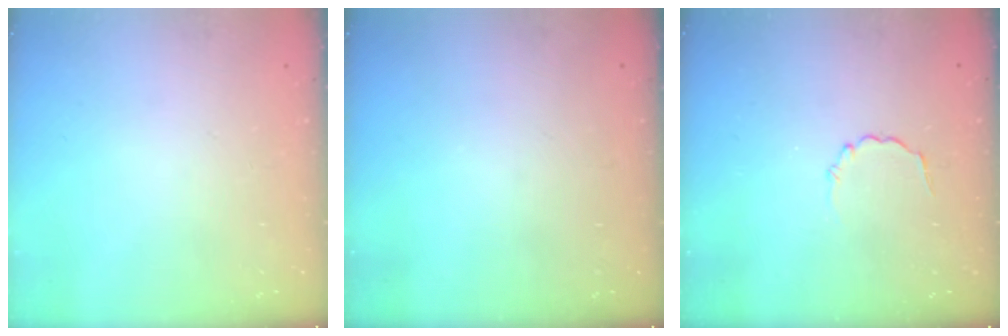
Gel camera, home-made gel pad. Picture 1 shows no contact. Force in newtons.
{"total": 0.0}
{"total": 2.1, "press": 1.9, "slide": 0.9}